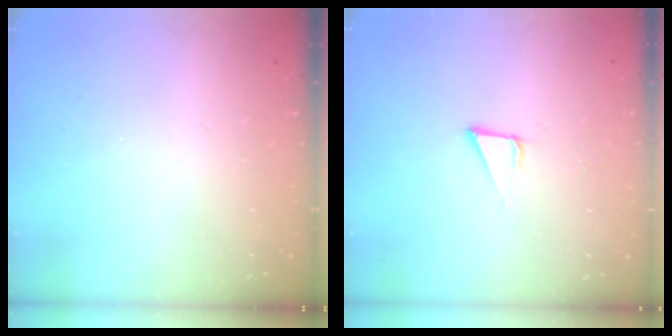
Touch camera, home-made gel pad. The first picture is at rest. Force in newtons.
{"total": 3.7, "press": 3.1, "slide": 2.1}